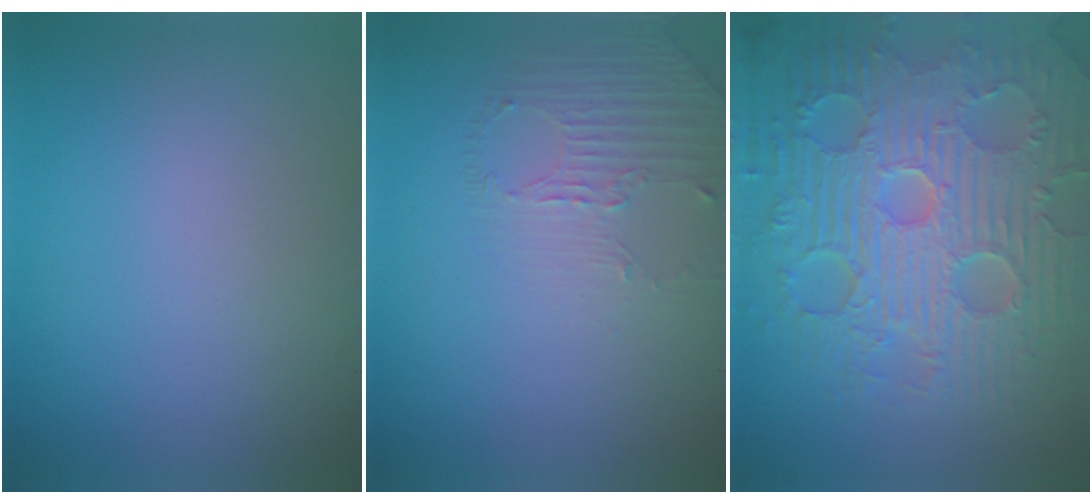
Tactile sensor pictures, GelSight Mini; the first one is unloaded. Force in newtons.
{"total": 1.4, "press": 0.8, "slide": 1.1}
{"total": 10.3, "press": 7.0, "slide": 7.6}